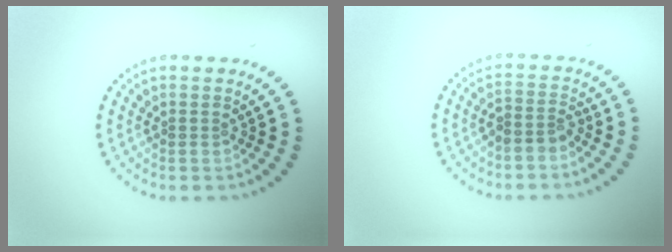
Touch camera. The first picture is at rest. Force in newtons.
{"total": 2.0, "press": 1.6, "slide": 1.1}